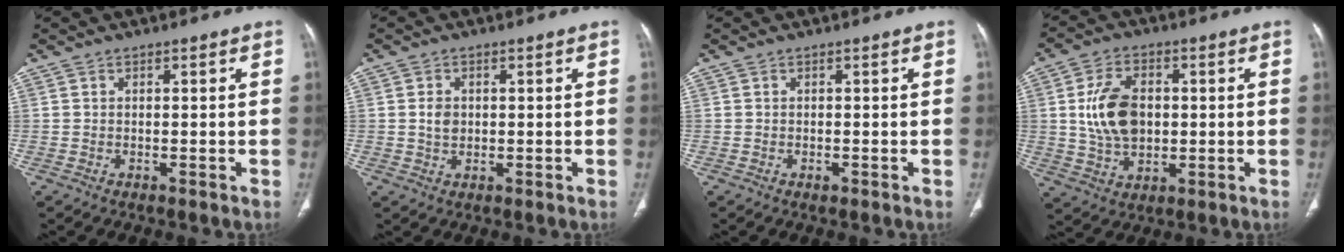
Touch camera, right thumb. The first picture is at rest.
{"total": 2.8, "force": [0.3, 2.1, 1.8], "torque": [-0.027, 0.000, 0.006]}
{"total": 0.6, "force": [-0.3, 0.4, 0.3], "torque": [-0.003, 0.000, -0.005]}
{"total": 11.4, "force": [0.9, 7.7, 8.4], "torque": [-0.139, 0.000, 0.024]}